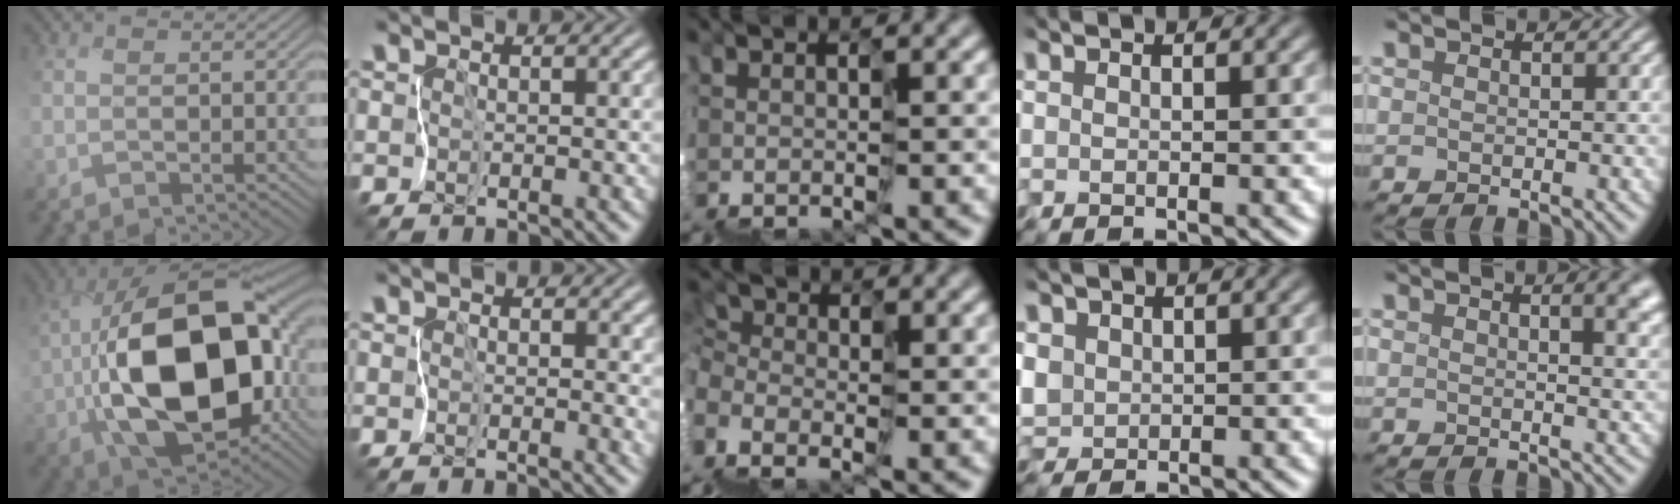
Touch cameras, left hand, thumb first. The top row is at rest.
{"thumb": {"total": 19.9, "force": [-1.6, 12.6, 15.3], "torque": [-0.331, -0.037, -0.005]}, "index": {"total": 2.8, "force": [0.2, 1.8, 2.1], "torque": [-0.024, -0.003, 0.002]}, "middle": {"total": 1.3, "force": [-1.2, 0.0, -0.2], "torque": [-0.003, 0.017, -0.031]}, "ring": {"total": 2.9, "force": [1.2, 2.5, 0.9], "torque": [-0.051, 0.006, 0.035]}, "little": {"total": 4.7, "force": [2.5, 2.0, 3.5], "torque": [-0.044, -0.001, 0.045]}}